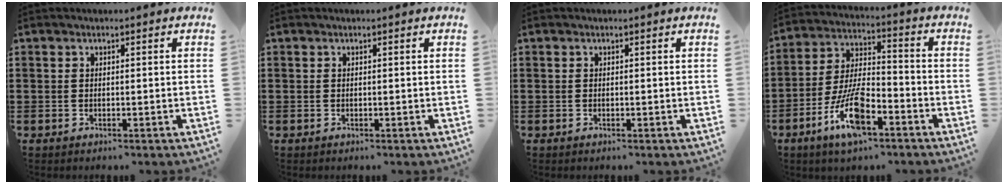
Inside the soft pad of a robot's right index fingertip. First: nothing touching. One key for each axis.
{"total": 0.0}
{"total": 0.0}
{"total": 11.1, "fx": -6.0, "fy": 3.8, "fz": 8.6, "tx": -0.188, "ty": 0.002, "tz": -0.112}